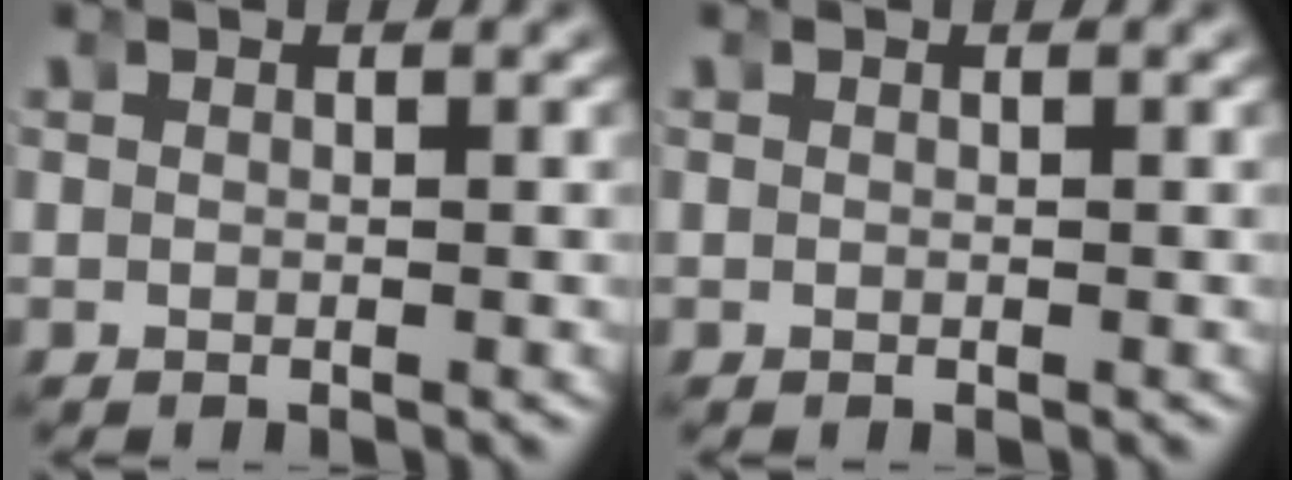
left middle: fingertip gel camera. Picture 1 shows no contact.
{"total": 0.0}